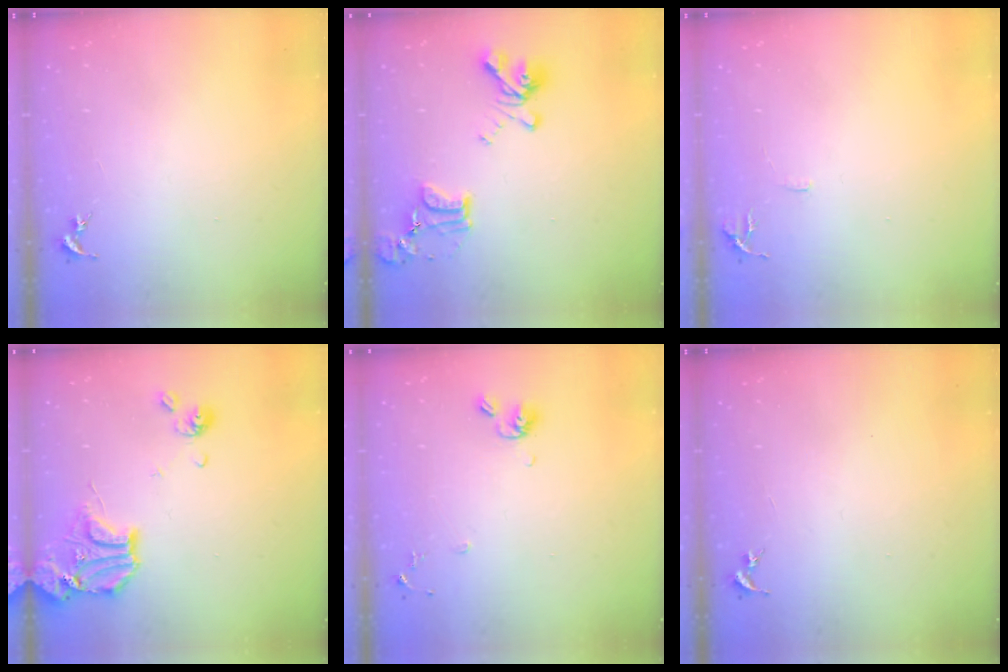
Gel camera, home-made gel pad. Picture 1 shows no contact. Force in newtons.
{"total": 16.9, "press": 16.8, "slide": 1.2}
{"total": 6.0, "press": 5.9, "slide": 0.7}
{"total": 14.9, "press": 14.7, "slide": 2.2}
{"total": 7.9, "press": 7.6, "slide": 2.0}
{"total": 0.0}